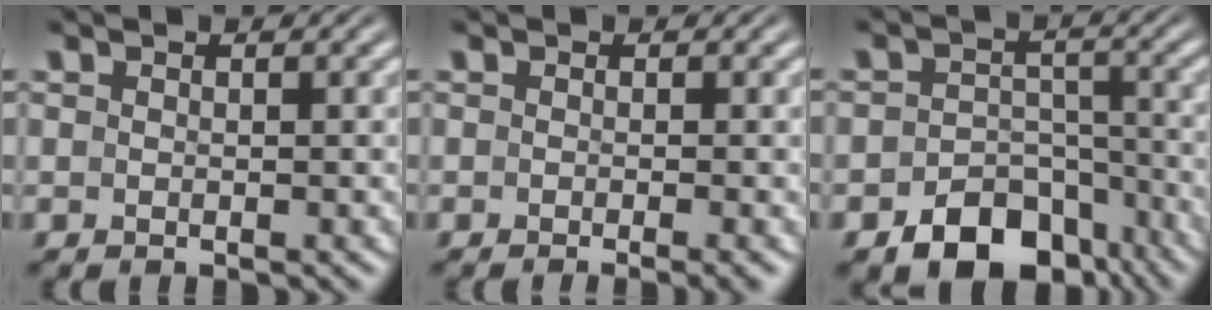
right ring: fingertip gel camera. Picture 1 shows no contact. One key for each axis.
{"total": 2.0, "fx": -1.4, "fy": 0.1, "fz": 1.3, "tx": -0.013, "ty": 0.000, "tz": -0.022}
{"total": 8.5, "fx": -6.3, "fy": 5.0, "fz": 2.8, "tx": -0.041, "ty": -0.028, "tz": -0.090}